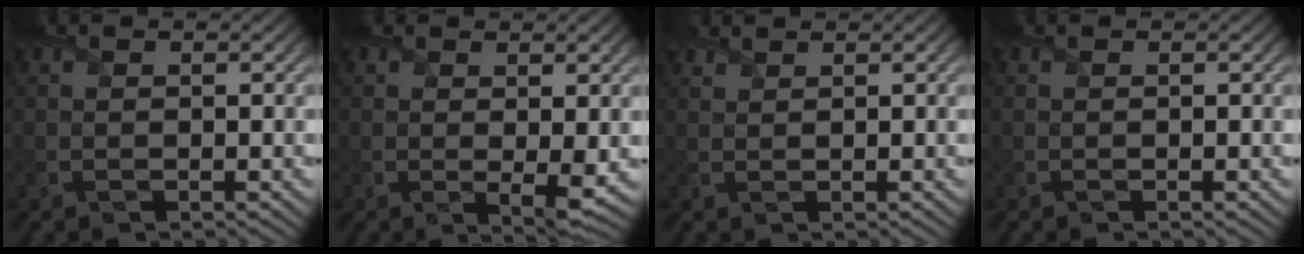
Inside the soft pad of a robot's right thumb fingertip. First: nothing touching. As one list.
[{"total": 2.7, "force": [0.6, 0.7, 2.6], "torque": [-0.048, -0.011, 0.012]}, {"total": 1.4, "force": [1.3, 0.3, 0.3], "torque": [-0.014, 0.005, 0.034]}, {"total": 0.0}]